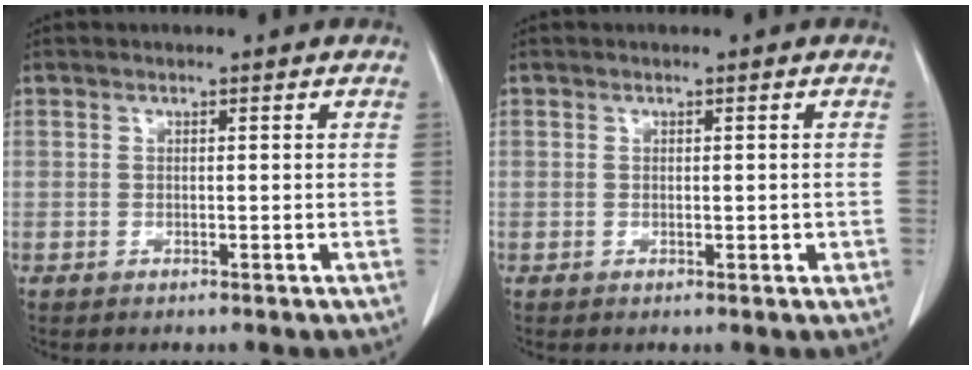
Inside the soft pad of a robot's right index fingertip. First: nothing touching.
{"total": 1.1, "force": [-0.1, 0.6, 1.0], "torque": [-0.013, -0.001, 0.003]}